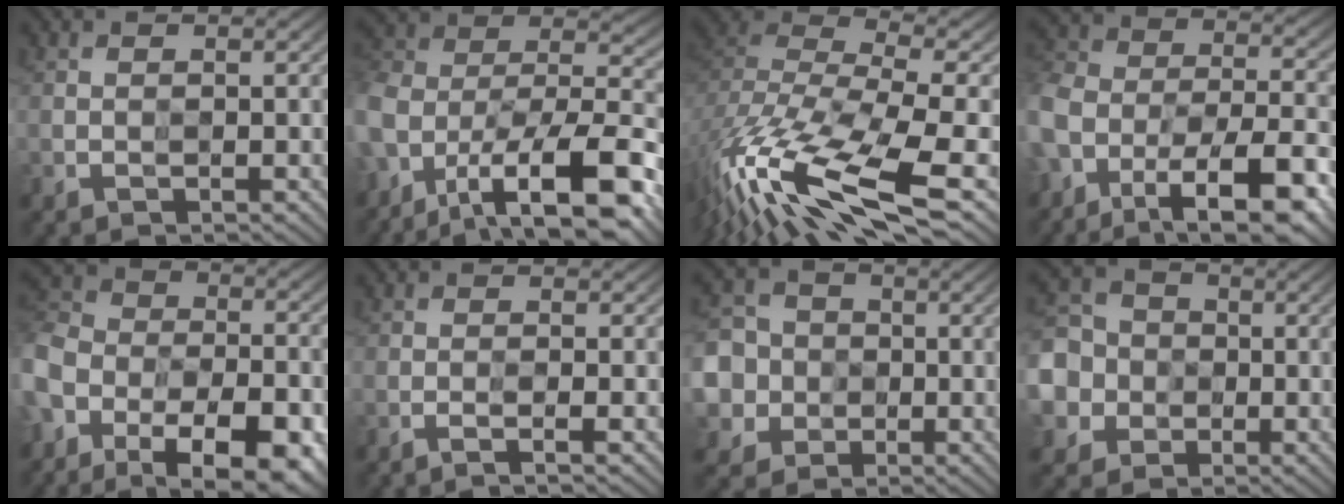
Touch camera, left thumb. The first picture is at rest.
{"total": 15.4, "force": [-10.3, 7.3, 8.8], "torque": [-0.207, -0.010, -0.172]}
{"total": 16.8, "force": [-10.7, 5.9, 11.5], "torque": [-0.280, -0.032, -0.177]}
{"total": 15.2, "force": [-10.7, 7.6, 7.6], "torque": [-0.172, -0.027, -0.151]}
{"total": 19.9, "force": [-12.8, 12.1, 9.2], "torque": [-0.204, -0.064, -0.175]}
{"total": 1.3, "force": [-1.1, -0.6, 0.4], "torque": [-0.008, -0.002, -0.025]}
{"total": 8.6, "force": [-0.8, 8.4, 1.8], "torque": [-0.090, -0.009, -0.038]}
{"total": 9.5, "force": [-1.9, 9.0, 2.4], "torque": [-0.107, -0.018, -0.054]}